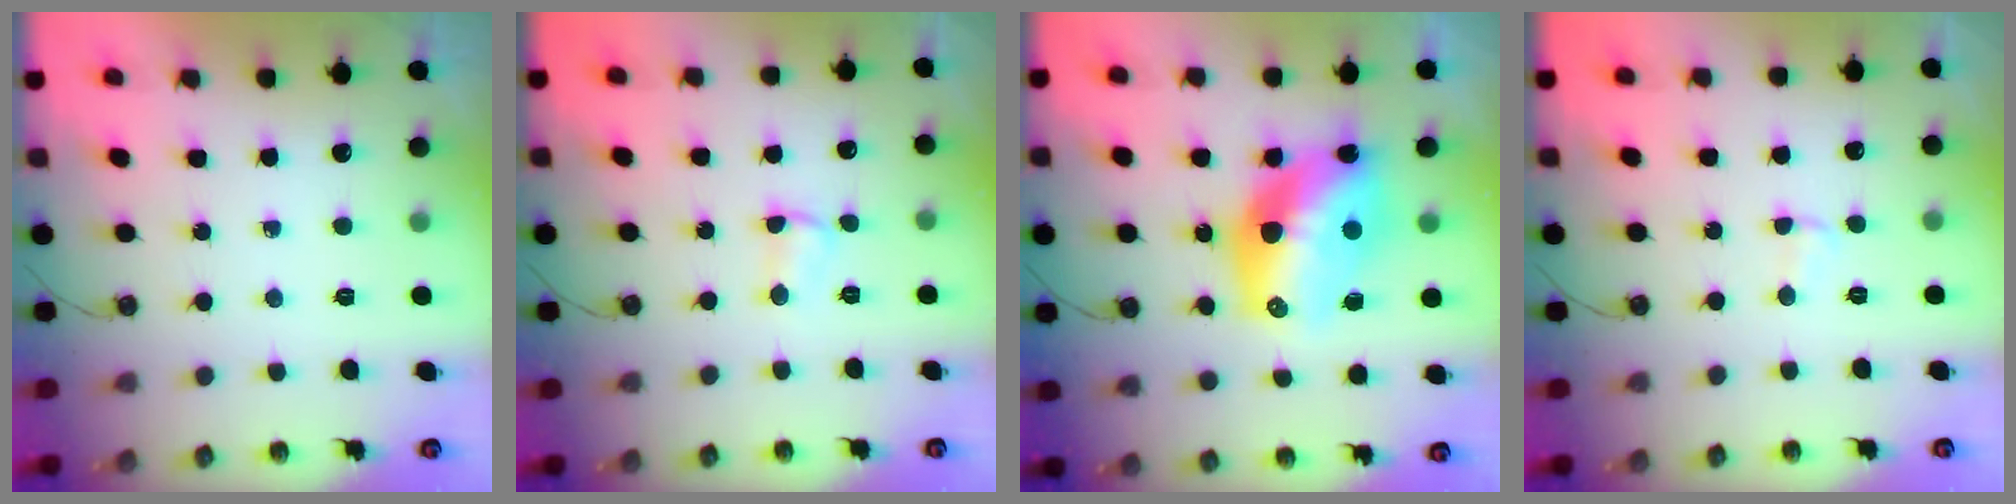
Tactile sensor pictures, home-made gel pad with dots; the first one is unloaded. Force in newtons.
{"total": 4.4, "press": 4.4, "slide": 0.6}
{"total": 16.7, "press": 16.6, "slide": 1.8}
{"total": 2.8, "press": 2.7, "slide": 0.3}